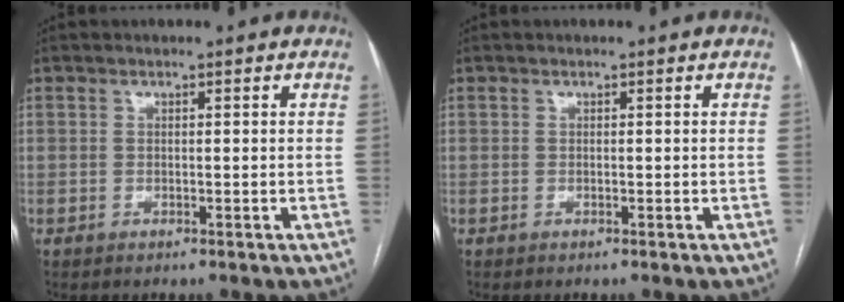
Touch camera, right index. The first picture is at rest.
{"total": 0.0}